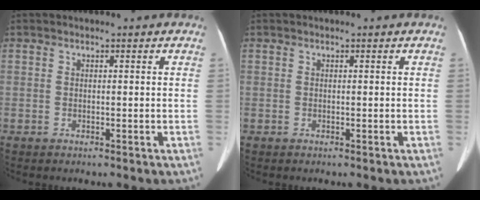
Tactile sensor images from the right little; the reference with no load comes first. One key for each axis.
{"total": 0.0}